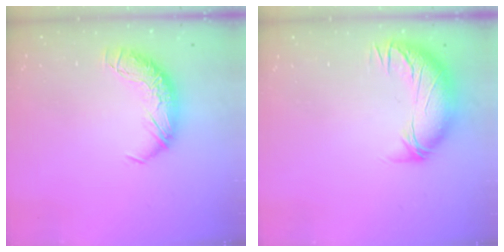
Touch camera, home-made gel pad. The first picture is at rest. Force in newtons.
{"total": 3.2, "press": 2.5, "slide": 2.0}